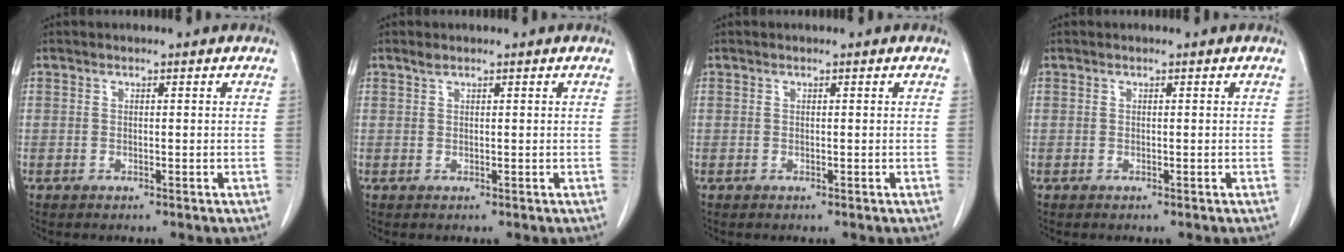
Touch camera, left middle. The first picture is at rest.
{"total": 0.6, "force": [0.6, 0.1, 0.3], "torque": [-0.012, 0.003, 0.014]}
{"total": 0.0}
{"total": 0.0}